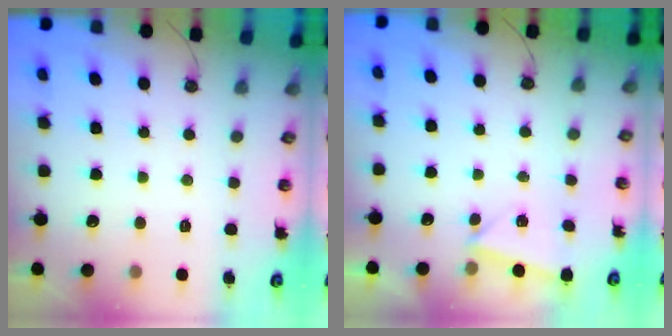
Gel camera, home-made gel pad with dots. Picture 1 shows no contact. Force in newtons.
{"total": 1.7, "press": 0.9, "slide": 1.5}